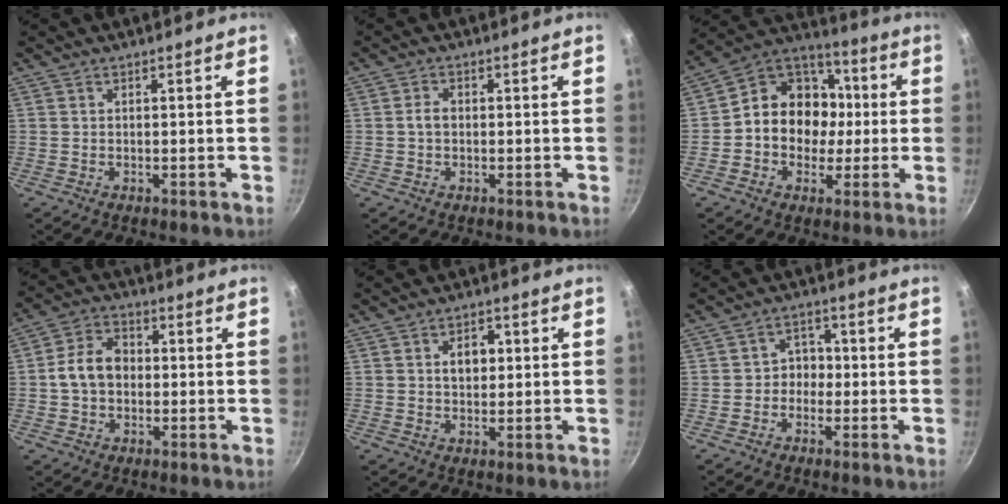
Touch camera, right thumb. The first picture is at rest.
{"total": 2.1, "force": [-0.2, 1.5, 1.5], "torque": [-0.023, 0.007, -0.006]}
{"total": 15.5, "force": [-0.4, 12.7, 8.9], "torque": [-0.087, 0.037, -0.018]}
{"total": 8.2, "force": [-0.3, 6.2, 5.3], "torque": [-0.083, 0.024, -0.014]}
{"total": 4.7, "force": [1.0, 3.2, 3.3], "torque": [-0.033, 0.001, 0.015]}
{"total": 4.2, "force": [-0.9, 3.6, 1.9], "torque": [0.008, 0.018, -0.027]}